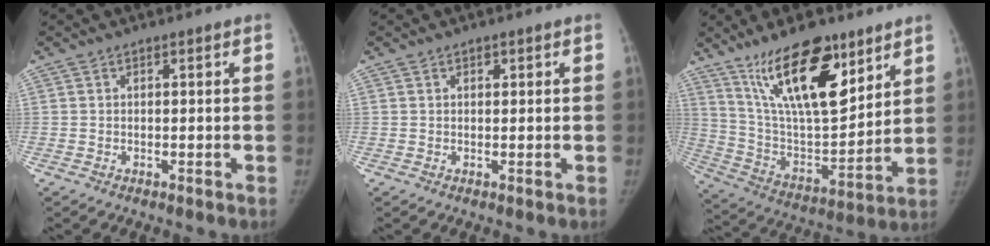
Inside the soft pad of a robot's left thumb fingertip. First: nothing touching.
{"total": 0.8, "force": [0.4, 0.6, 0.4], "torque": [-0.001, -0.001, 0.006]}
{"total": 21.3, "force": [13.0, 8.1, 14.8], "torque": [-0.216, -0.065, 0.243]}